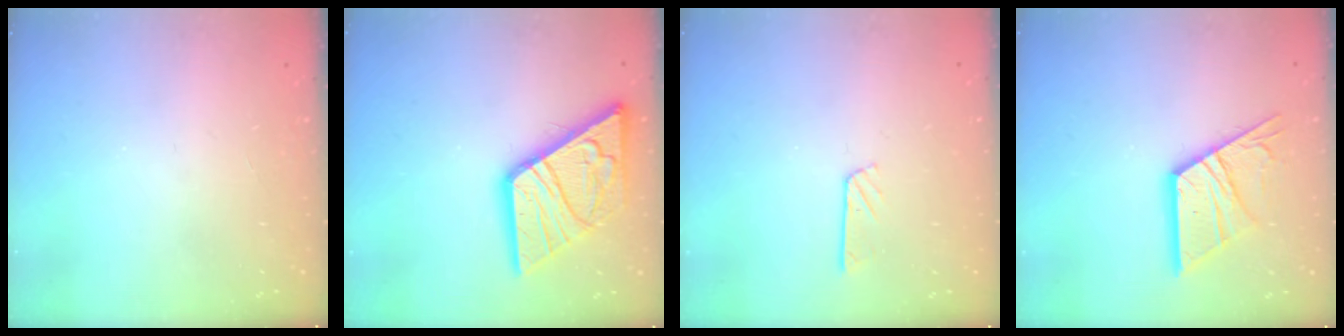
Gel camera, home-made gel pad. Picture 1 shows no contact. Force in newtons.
{"total": 17.1, "press": 17.0, "slide": 1.8}
{"total": 2.8, "press": 2.8, "slide": 0.2}
{"total": 14.1, "press": 14.1, "slide": 0.8}